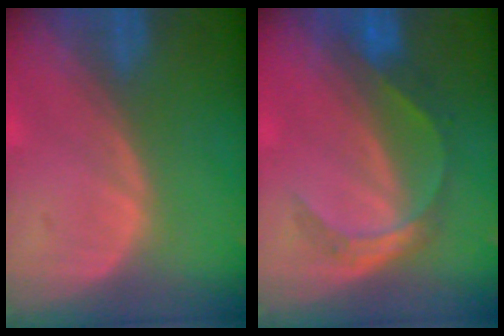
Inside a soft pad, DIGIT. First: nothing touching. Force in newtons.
{"total": 5.0, "press": 4.8, "slide": 1.2}